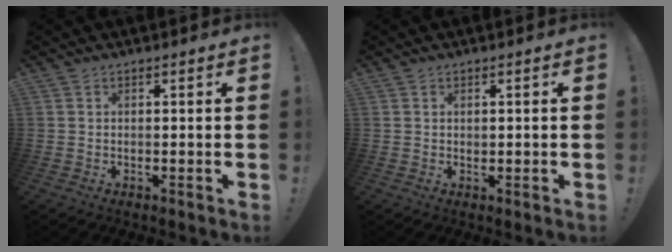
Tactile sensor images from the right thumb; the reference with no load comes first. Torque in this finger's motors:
{"motor_torque": [-0.28, -0.06, -0.16, 0.08, 0.06]}